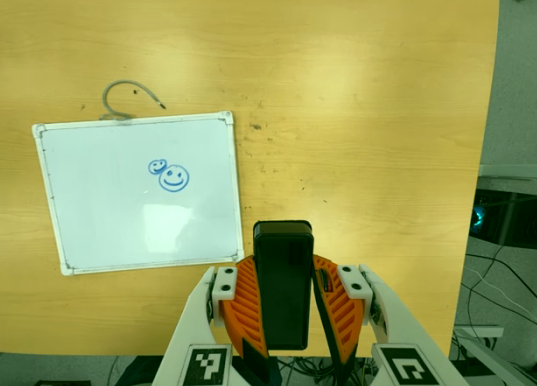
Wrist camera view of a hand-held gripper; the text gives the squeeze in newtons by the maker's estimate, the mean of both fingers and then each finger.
{"total": 9.2, "left": 7.6, "right": 10.7}